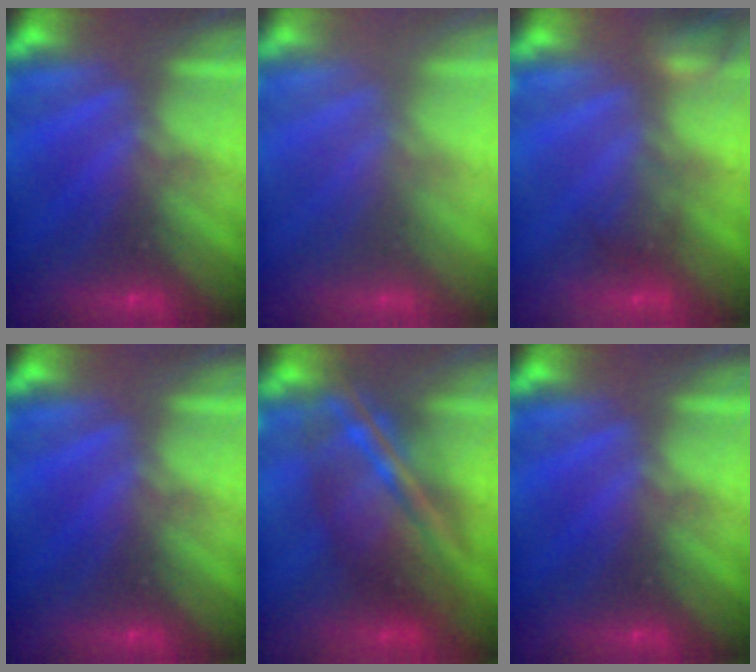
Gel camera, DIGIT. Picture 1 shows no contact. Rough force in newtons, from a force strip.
{"total": 2.5}
{"total": 2.6}
{"total": 0.0}
{"total": 7.7}
{"total": 0.0}